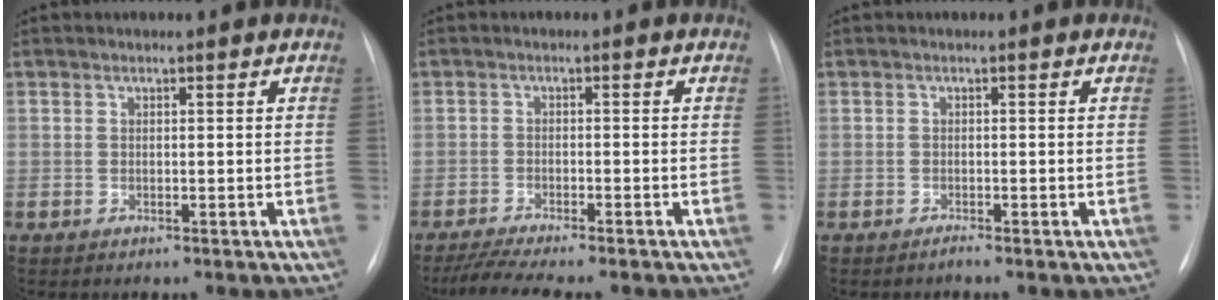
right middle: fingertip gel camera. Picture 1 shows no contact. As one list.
[{"total": 7.3, "force": [-6.3, 0.1, 3.8], "torque": [-0.060, -0.014, -0.100]}, {"total": 0.6, "force": [-0.5, -0.2, 0.2], "torque": [-0.003, -0.001, -0.011]}]